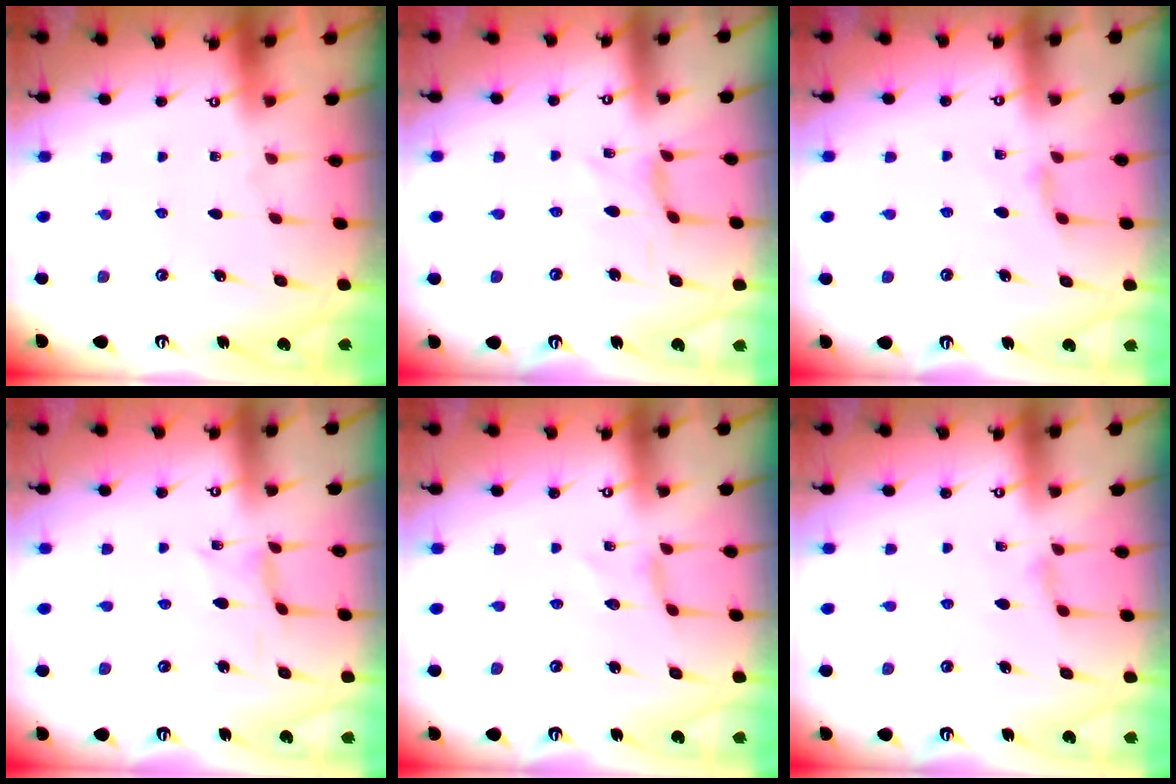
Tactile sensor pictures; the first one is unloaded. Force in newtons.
{"total": 1.1, "press": 1.1, "slide": 0.4}
{"total": 2.4, "press": 2.4, "slide": 0.4}
{"total": 0.0}
{"total": 0.0}
{"total": 2.1, "press": 2.1, "slide": 0.5}